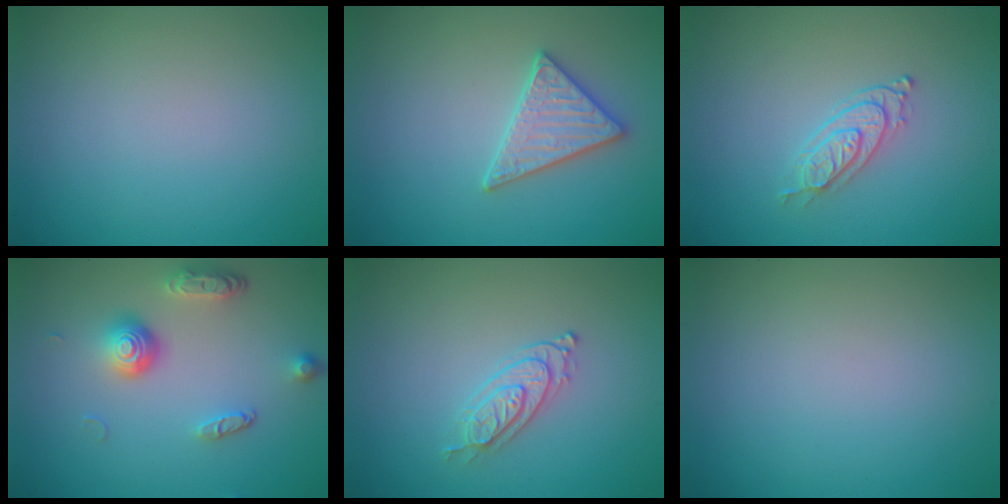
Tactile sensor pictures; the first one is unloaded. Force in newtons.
{"total": 3.1, "press": 3.0, "slide": 0.4}
{"total": 2.5, "press": 2.1, "slide": 1.4}
{"total": 3.8, "press": 2.9, "slide": 2.6}
{"total": 2.3, "press": 2.1, "slide": 0.9}
{"total": 0.0}